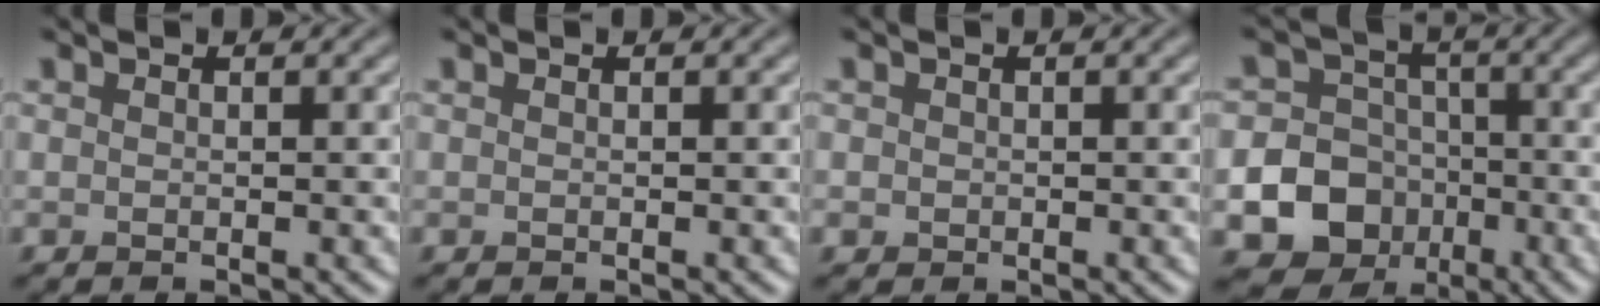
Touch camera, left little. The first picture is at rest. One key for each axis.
{"total": 0.0}
{"total": 0.6, "fx": 0.0, "fy": 0.6, "fz": 0.1, "tx": 0.003, "ty": -0.002, "tz": -0.002}
{"total": 19.0, "fx": -6.7, "fy": 17.4, "fz": 3.5, "tx": -0.103, "ty": -0.055, "tz": -0.129}